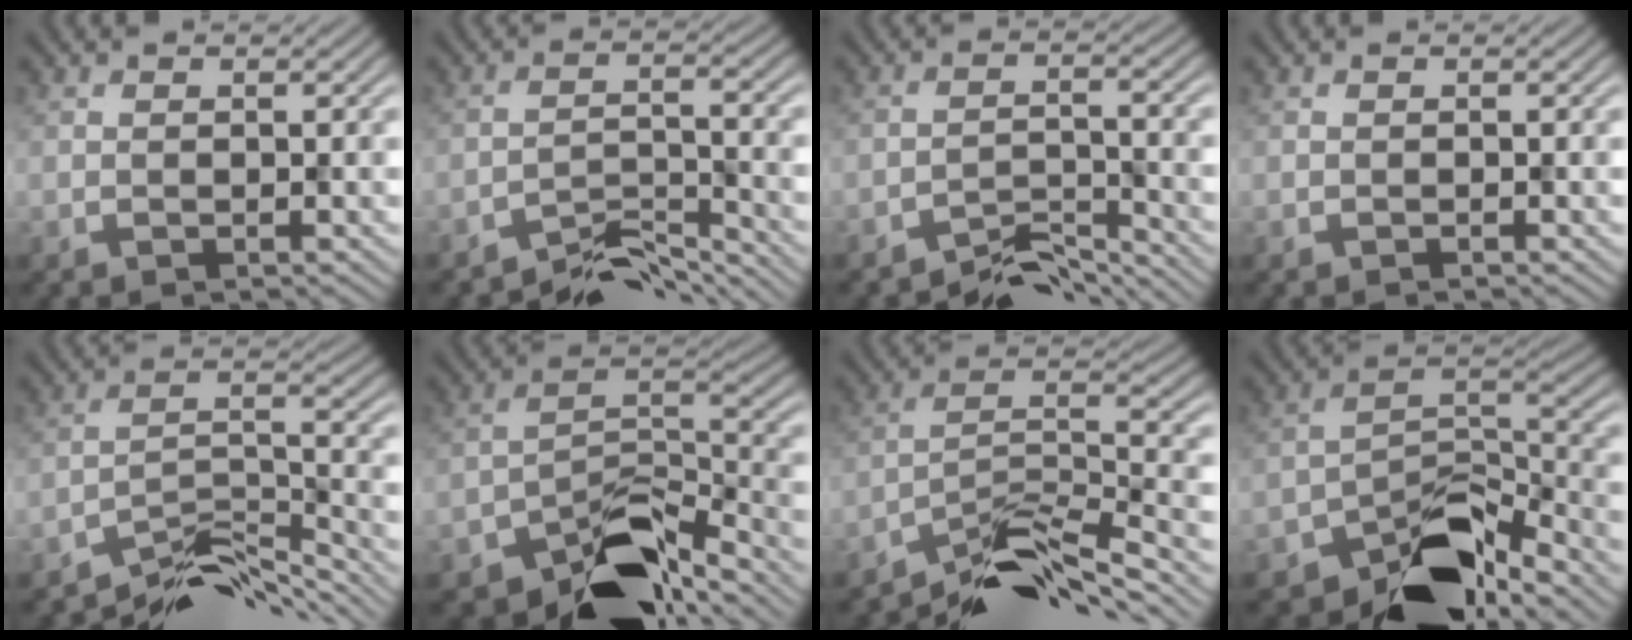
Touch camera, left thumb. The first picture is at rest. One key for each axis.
{"total": 5.9, "fx": -5.3, "fy": 1.2, "fz": 2.3, "tx": -0.040, "ty": 0.000, "tz": -0.095}
{"total": 5.0, "fx": -4.6, "fy": 0.9, "fz": 1.8, "tx": -0.032, "ty": 0.002, "tz": -0.081}
{"total": 0.0}
{"total": 8.8, "fx": -7.4, "fy": 2.2, "fz": 4.2, "tx": -0.070, "ty": 0.002, "tz": -0.137}
{"total": 11.4, "fx": -8.4, "fy": 4.9, "fz": 6.0, "tx": -0.085, "ty": -0.005, "tz": -0.152}
{"total": 10.1, "fx": -8.0, "fy": 2.4, "fz": 5.6, "tx": -0.097, "ty": 0.003, "tz": -0.153}
{"total": 10.8, "fx": -8.2, "fy": 4.6, "fz": 5.5, "tx": -0.074, "ty": -0.003, "tz": -0.153}